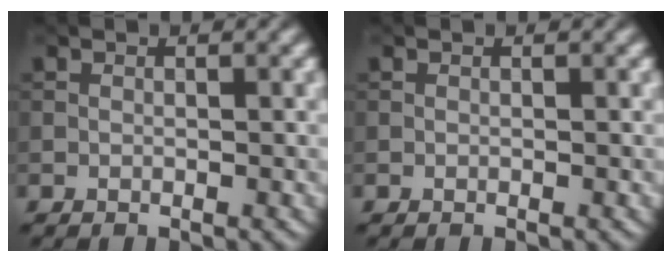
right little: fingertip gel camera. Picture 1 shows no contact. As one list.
[{"total": 0.0}]